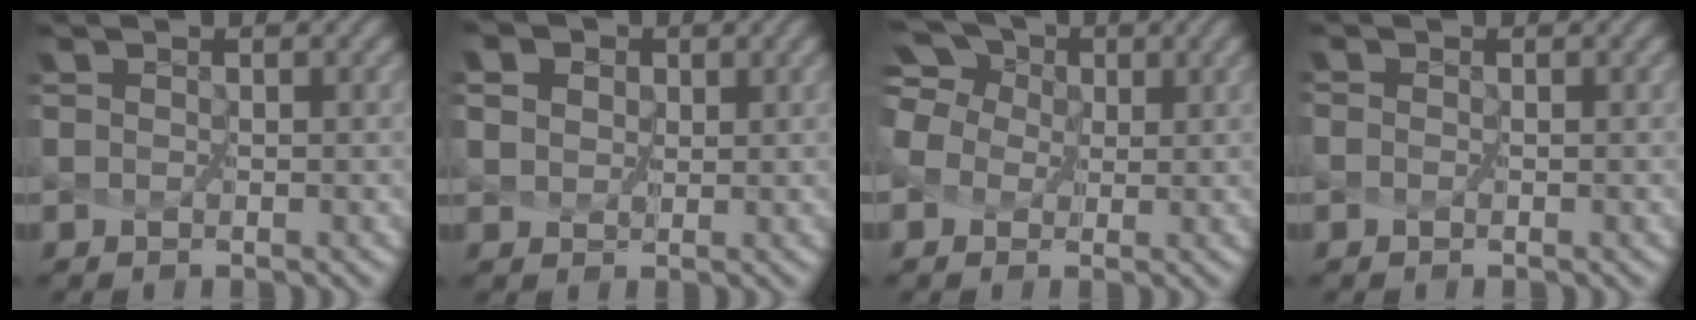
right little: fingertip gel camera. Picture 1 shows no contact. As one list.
[{"total": 5.7, "force": [2.8, 4.2, 2.6], "torque": [-0.058, 0.025, 0.024]}, {"total": 7.3, "force": [2.5, 5.6, 4.0], "torque": [-0.095, 0.027, 0.017]}, {"total": 0.0}]